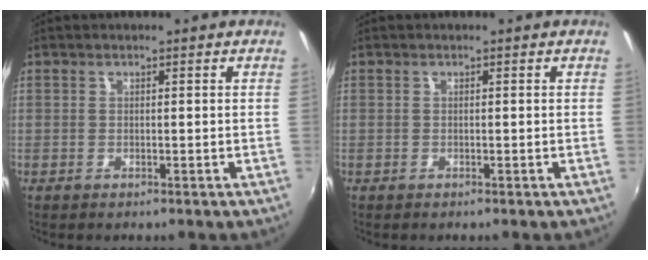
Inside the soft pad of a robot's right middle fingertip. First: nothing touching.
{"total": 0.0}